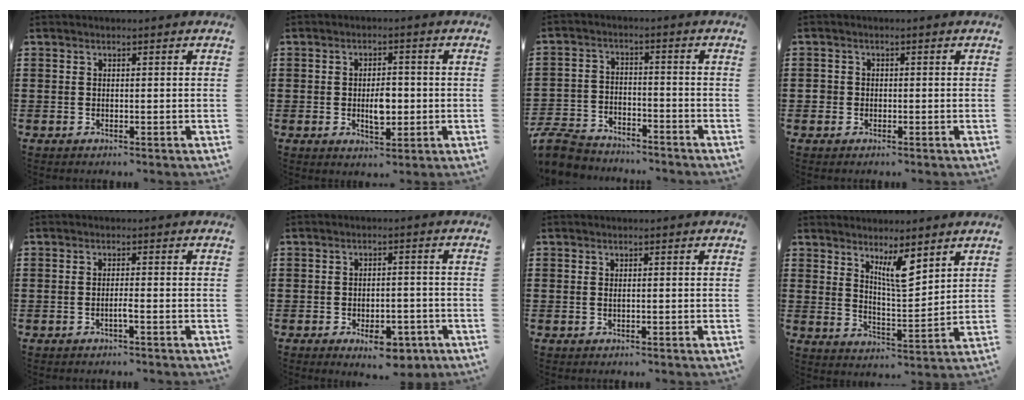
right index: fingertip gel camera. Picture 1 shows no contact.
{"total": 4.1, "force": [-0.4, 2.0, 3.6], "torque": [-0.052, -0.002, -0.010]}
{"total": 6.3, "force": [-6.1, 1.4, 1.0], "torque": [-0.037, 0.007, -0.124]}
{"total": 1.2, "force": [-0.3, 1.2, 0.3], "torque": [-0.008, 0.004, -0.008]}
{"total": 1.4, "force": [-0.7, -0.2, 1.2], "torque": [-0.023, -0.004, -0.012]}
{"total": 5.8, "force": [-3.5, 2.3, 4.0], "torque": [-0.066, 0.006, -0.059]}
{"total": 0.5, "force": [0.0, 0.0, 0.5], "torque": [-0.010, -0.001, 0.001]}
{"total": 6.5, "force": [4.5, 1.6, 4.5], "torque": [-0.083, -0.019, 0.075]}